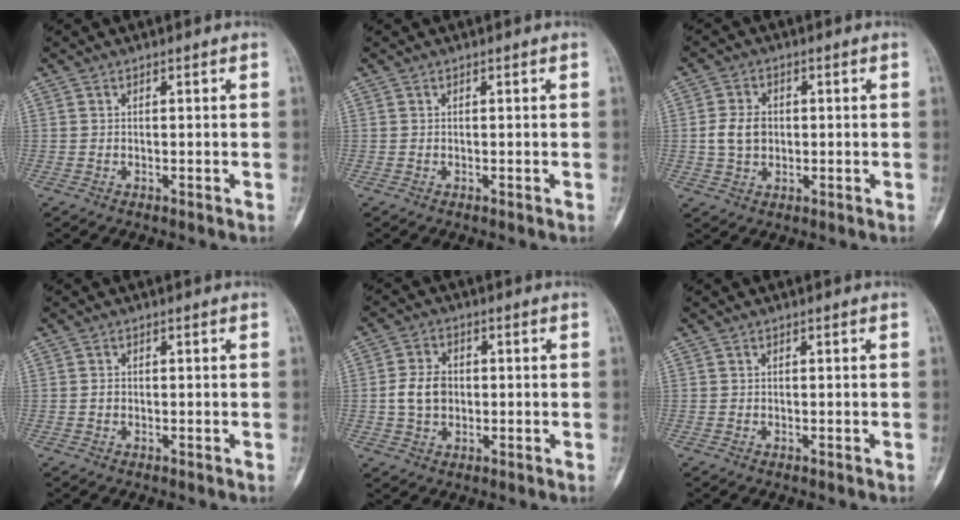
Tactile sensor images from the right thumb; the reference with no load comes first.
{"total": 0.0}
{"total": 5.8, "force": [0.1, 4.4, 3.8], "torque": [-0.061, 0.006, 0.001]}
{"total": 0.8, "force": [-0.1, 0.7, 0.4], "torque": [-0.003, 0.003, -0.004]}
{"total": 6.4, "force": [-0.2, 4.8, 4.2], "torque": [-0.068, 0.009, -0.005]}
{"total": 0.0}